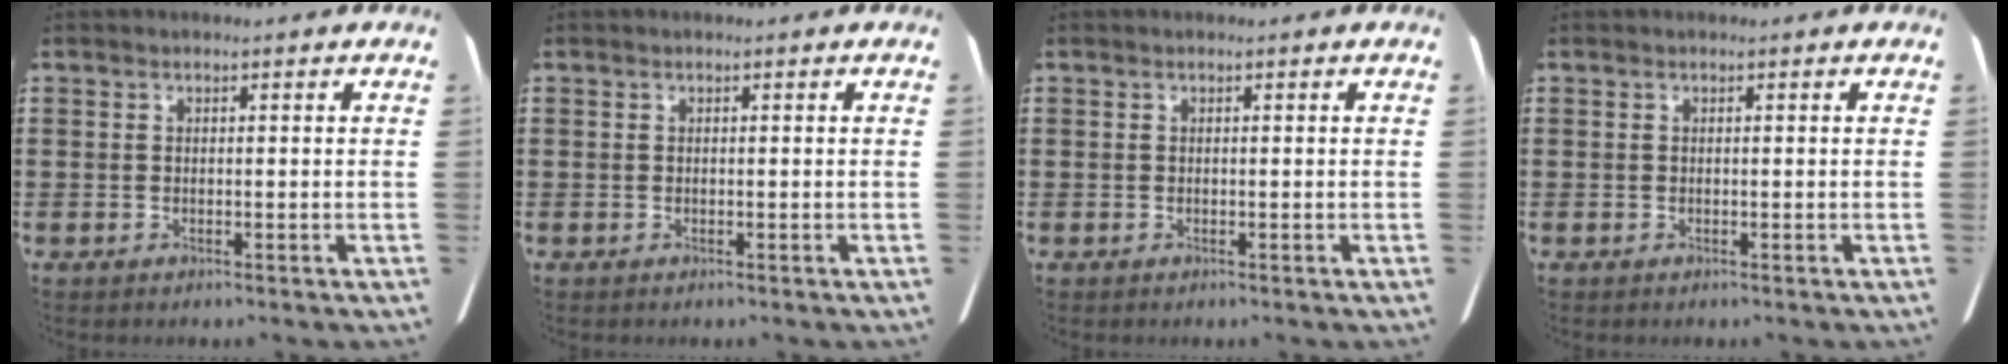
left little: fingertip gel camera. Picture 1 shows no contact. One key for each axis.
{"total": 0.0}
{"total": 0.0}
{"total": 0.0}